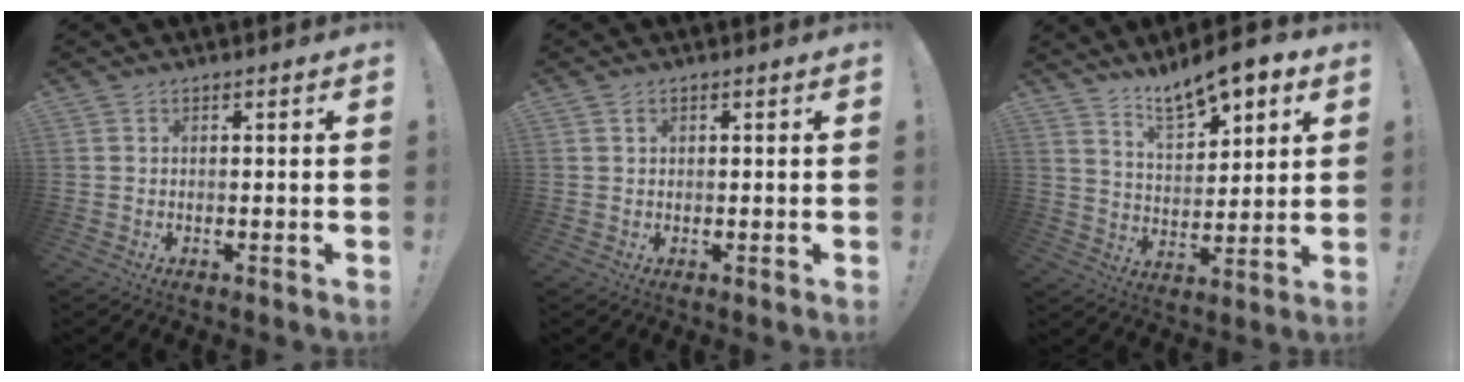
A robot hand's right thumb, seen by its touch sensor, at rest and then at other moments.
{"total": 0.8, "force": [0.3, 0.6, 0.3], "torque": [0.000, -0.001, 0.006]}
{"total": 11.7, "force": [9.4, 4.0, 5.7], "torque": [-0.094, -0.067, 0.170]}